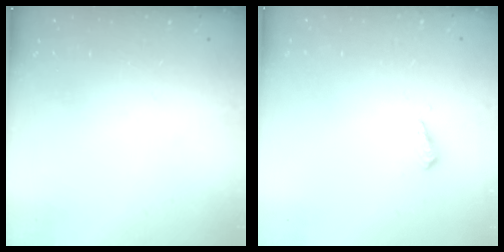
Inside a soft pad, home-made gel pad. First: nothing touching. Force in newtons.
{"total": 2.8, "press": 2.8, "slide": 0.7}